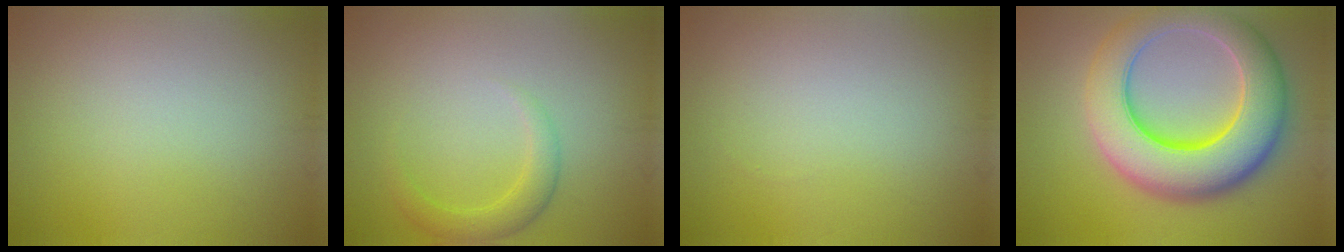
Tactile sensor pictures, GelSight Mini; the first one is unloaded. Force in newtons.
{"total": 2.3, "press": 2.3, "slide": 0.1}
{"total": 0.0}
{"total": 11.5, "press": 11.5, "slide": 0.3}